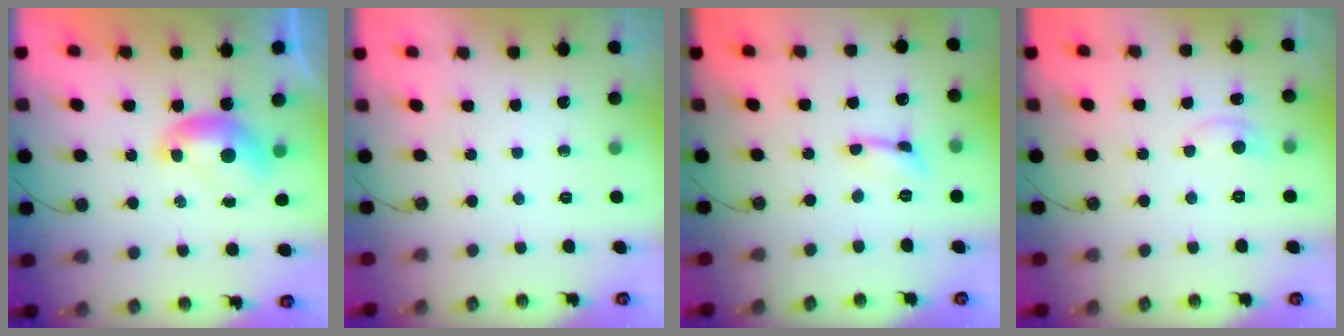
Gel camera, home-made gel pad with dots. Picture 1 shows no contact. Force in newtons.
{"total": 0.0}
{"total": 0.5, "press": 0.5, "slide": 0.1}
{"total": 1.2, "press": 0.9, "slide": 0.8}